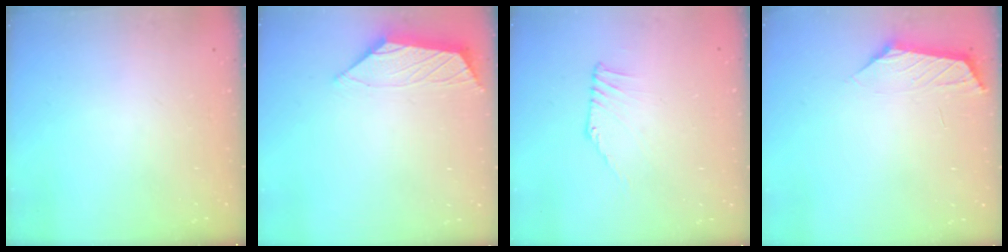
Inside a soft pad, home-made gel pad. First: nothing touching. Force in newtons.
{"total": 0.9, "press": 0.8, "slide": 0.4}
{"total": 0.5, "press": 0.2, "slide": 0.5}
{"total": 0.8, "press": 0.7, "slide": 0.4}